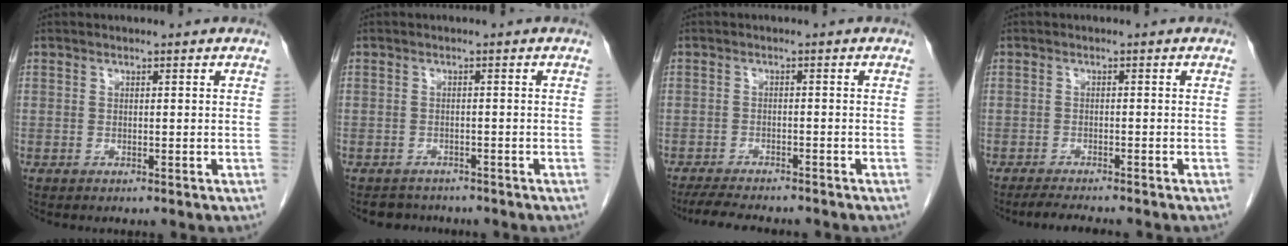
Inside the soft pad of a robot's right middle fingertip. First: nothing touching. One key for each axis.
{"total": 3.0, "fx": -2.6, "fy": 1.3, "fz": -0.2, "tx": -0.003, "ty": -0.001, "tz": -0.039}
{"total": 8.4, "fx": -7.5, "fy": 1.4, "fz": 3.5, "tx": -0.057, "ty": -0.015, "tz": -0.112}
{"total": 5.2, "fx": -4.6, "fy": 0.4, "fz": 2.4, "tx": -0.037, "ty": -0.014, "tz": -0.070}